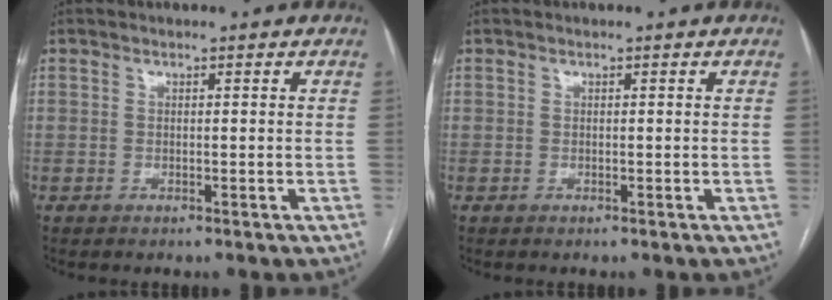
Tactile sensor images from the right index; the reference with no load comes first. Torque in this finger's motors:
{"motor_torque": [-0.01, 0.00, 0.00, 0.01]}